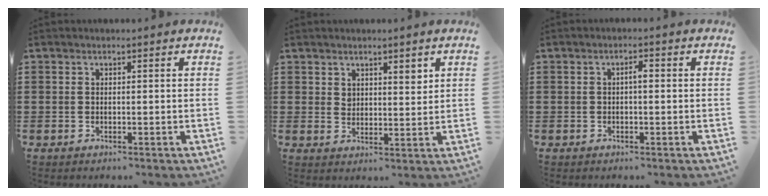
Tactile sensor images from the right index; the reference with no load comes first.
{"total": 2.9, "force": [2.4, 1.5, 0.8], "torque": [-0.013, 0.001, 0.045]}
{"total": 1.5, "force": [-0.1, 0.4, 1.4], "torque": [-0.028, 0.003, -0.004]}